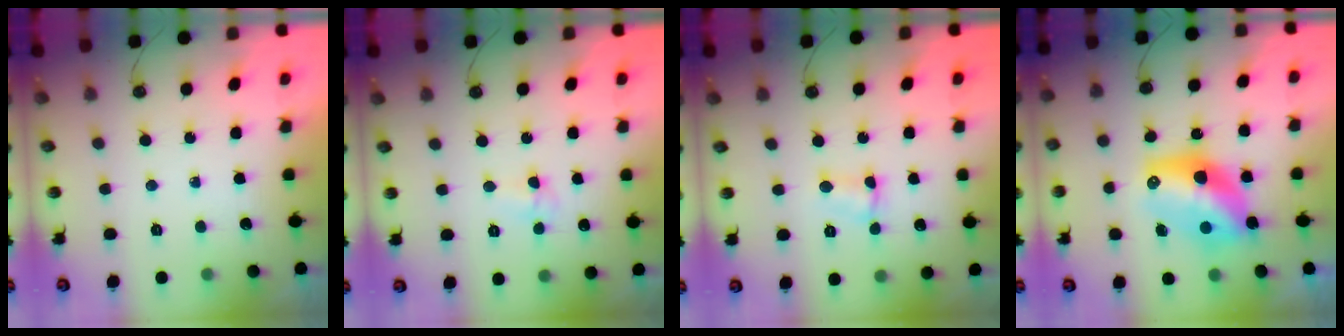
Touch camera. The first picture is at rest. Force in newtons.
{"total": 3.7, "press": 3.6, "slide": 0.8}
{"total": 3.9, "press": 3.8, "slide": 0.6}
{"total": 13.2, "press": 13.2, "slide": 1.0}